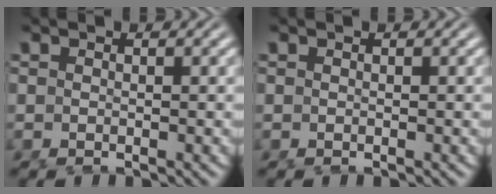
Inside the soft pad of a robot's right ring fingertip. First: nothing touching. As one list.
[{"total": 0.0}]